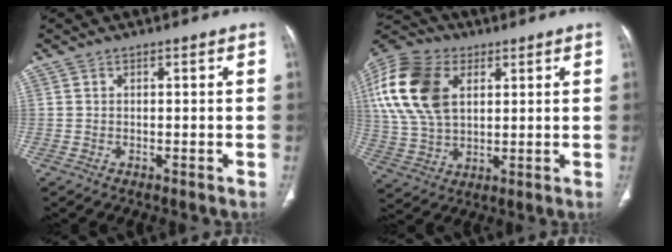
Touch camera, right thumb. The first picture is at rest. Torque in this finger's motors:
{"motor_torque": [1.70, 2.29, 0.87, -0.78, 0.36]}